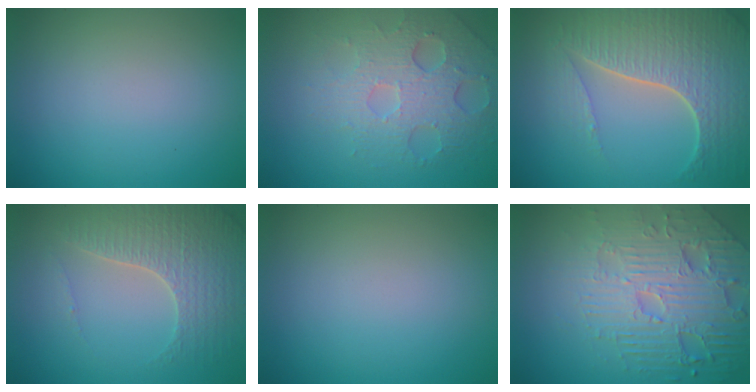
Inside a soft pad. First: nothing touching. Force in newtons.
{"total": 4.9, "press": 4.1, "slide": 2.6}
{"total": 7.8, "press": 5.4, "slide": 5.7}
{"total": 4.0, "press": 3.9, "slide": 1.1}
{"total": 0.0}
{"total": 7.7, "press": 5.7, "slide": 5.2}